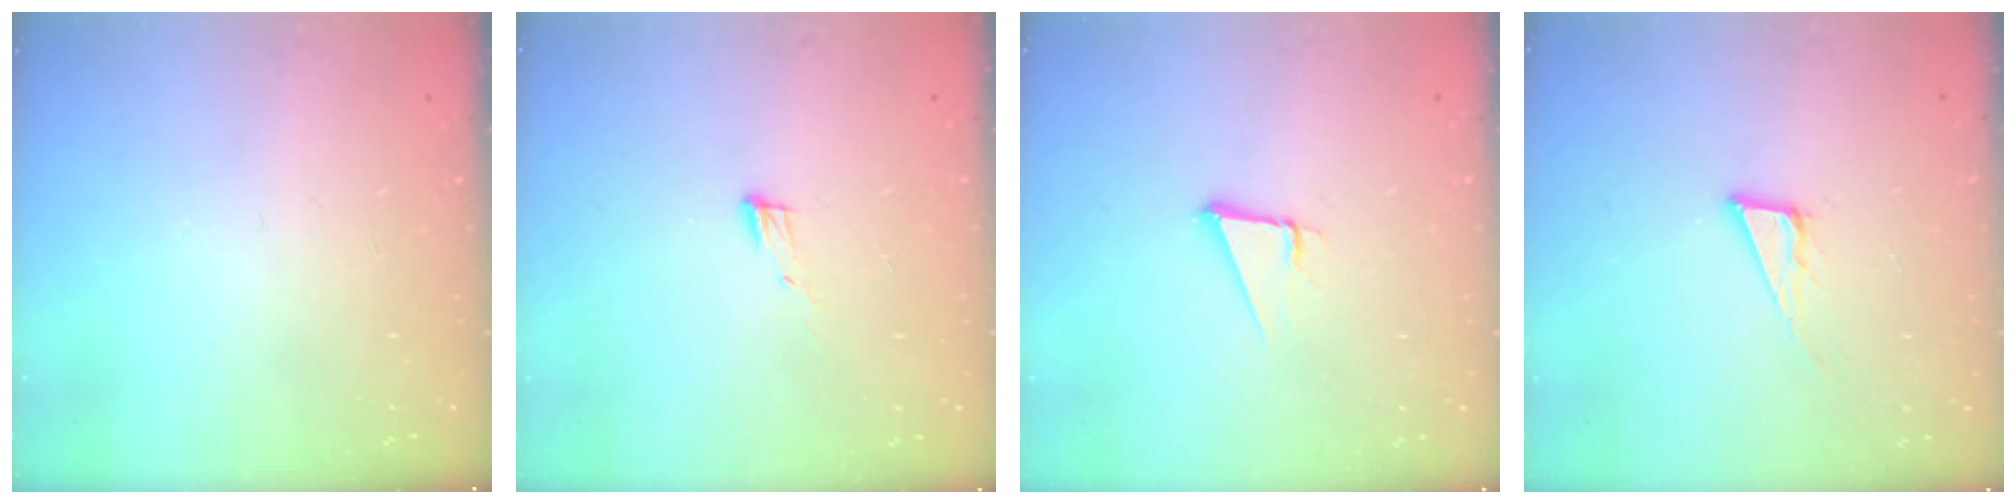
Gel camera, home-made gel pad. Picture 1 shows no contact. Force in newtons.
{"total": 4.8, "press": 4.8, "slide": 0.6}
{"total": 4.8, "press": 3.6, "slide": 3.1}
{"total": 7.4, "press": 6.9, "slide": 2.6}